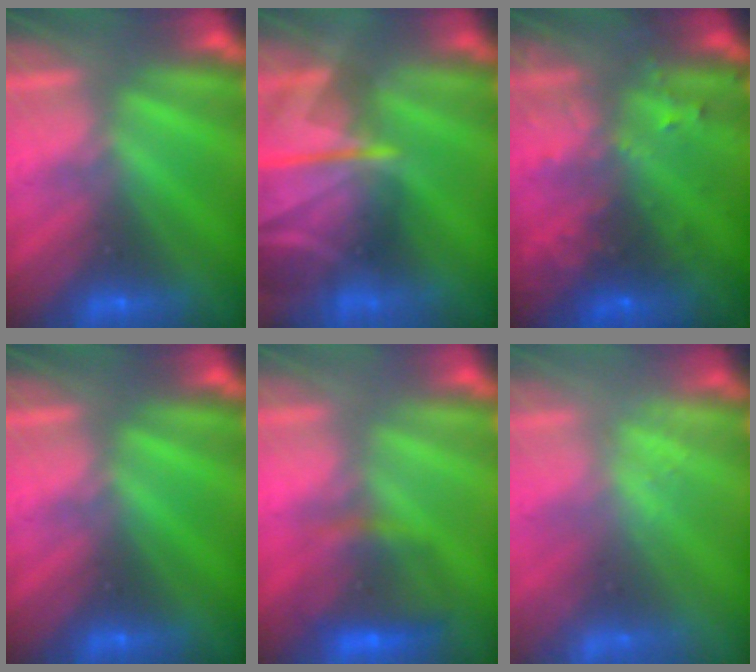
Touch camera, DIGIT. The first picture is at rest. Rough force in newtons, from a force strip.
{"total": 7.6}
{"total": 6.1}
{"total": 0.0}
{"total": 6.6}
{"total": 2.0}